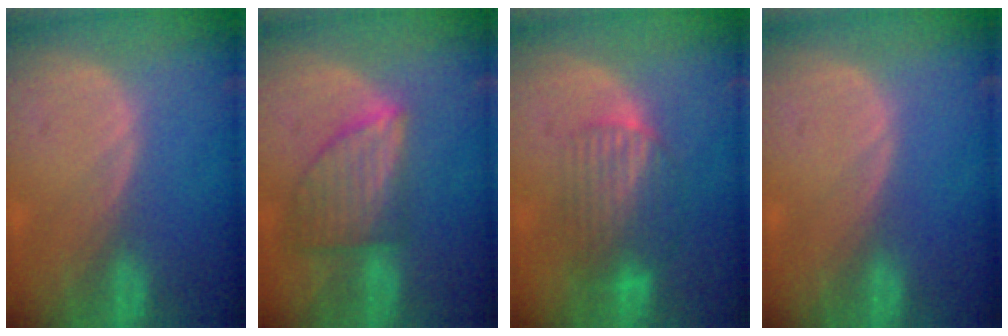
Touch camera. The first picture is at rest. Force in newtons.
{"total": 7.7, "press": 7.0, "slide": 3.1}
{"total": 6.7, "press": 6.6, "slide": 1.2}
{"total": 0.0}